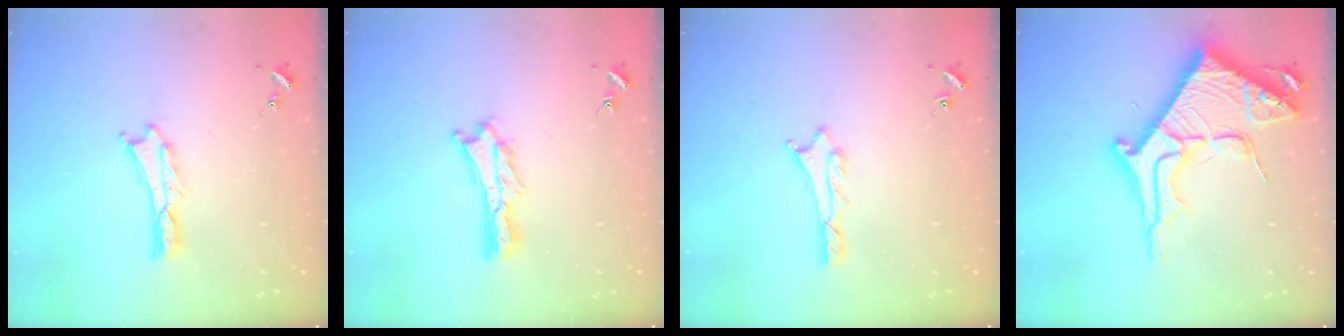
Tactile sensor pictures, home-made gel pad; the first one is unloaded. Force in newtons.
{"total": 1.8, "press": 1.8, "slide": 0.2}
{"total": 1.1, "press": 1.0, "slide": 0.1}
{"total": 13.9, "press": 13.9, "slide": 1.5}